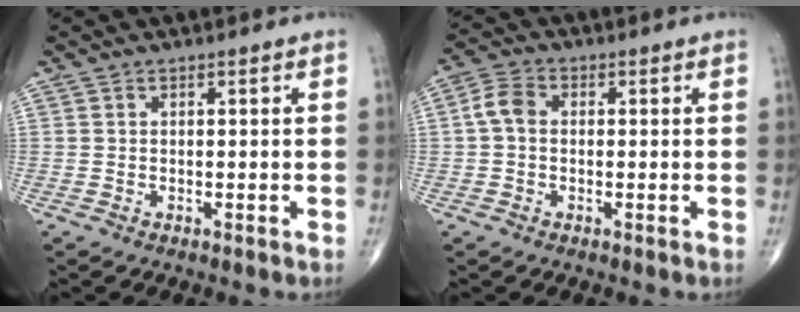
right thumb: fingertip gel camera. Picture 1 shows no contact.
{"total": 4.5, "force": [0.0, 3.3, 3.0], "torque": [-0.056, 0.014, -0.008]}